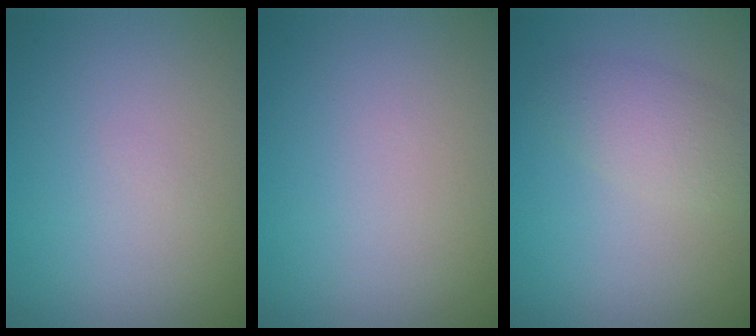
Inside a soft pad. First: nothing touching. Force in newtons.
{"total": 0.0}
{"total": 2.9, "press": 2.9, "slide": 0.1}